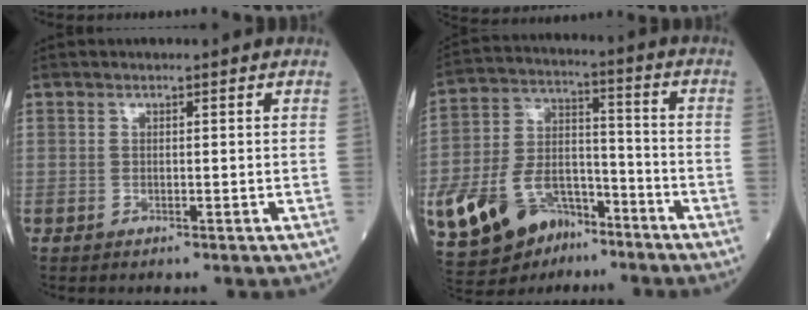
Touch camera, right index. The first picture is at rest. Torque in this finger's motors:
{"motor_torque": [1.15, -1.00, 0.28, 0.15]}